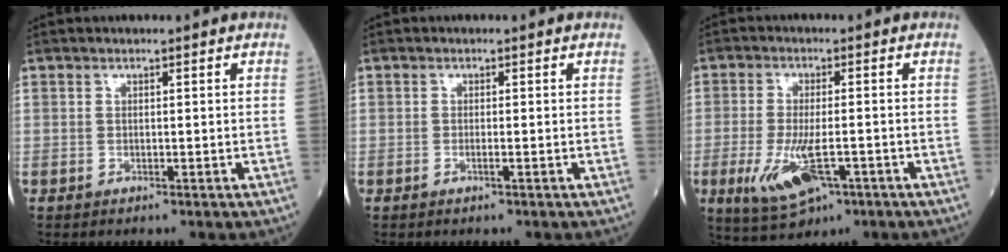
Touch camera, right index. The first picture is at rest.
{"total": 0.9, "force": [-0.3, -0.1, 0.8], "torque": [-0.017, -0.001, -0.006]}
{"total": 8.5, "force": [-3.2, 2.9, 7.3], "torque": [-0.146, -0.019, -0.047]}